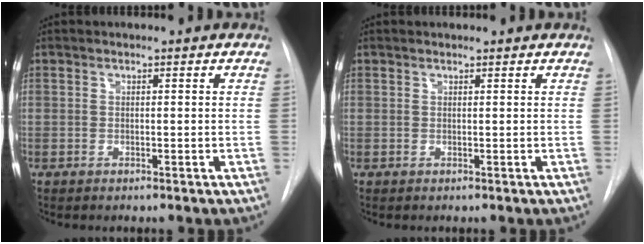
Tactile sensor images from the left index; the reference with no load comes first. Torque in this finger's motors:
{"motor_torque": [0.17, -0.01, -0.12, 0.01]}